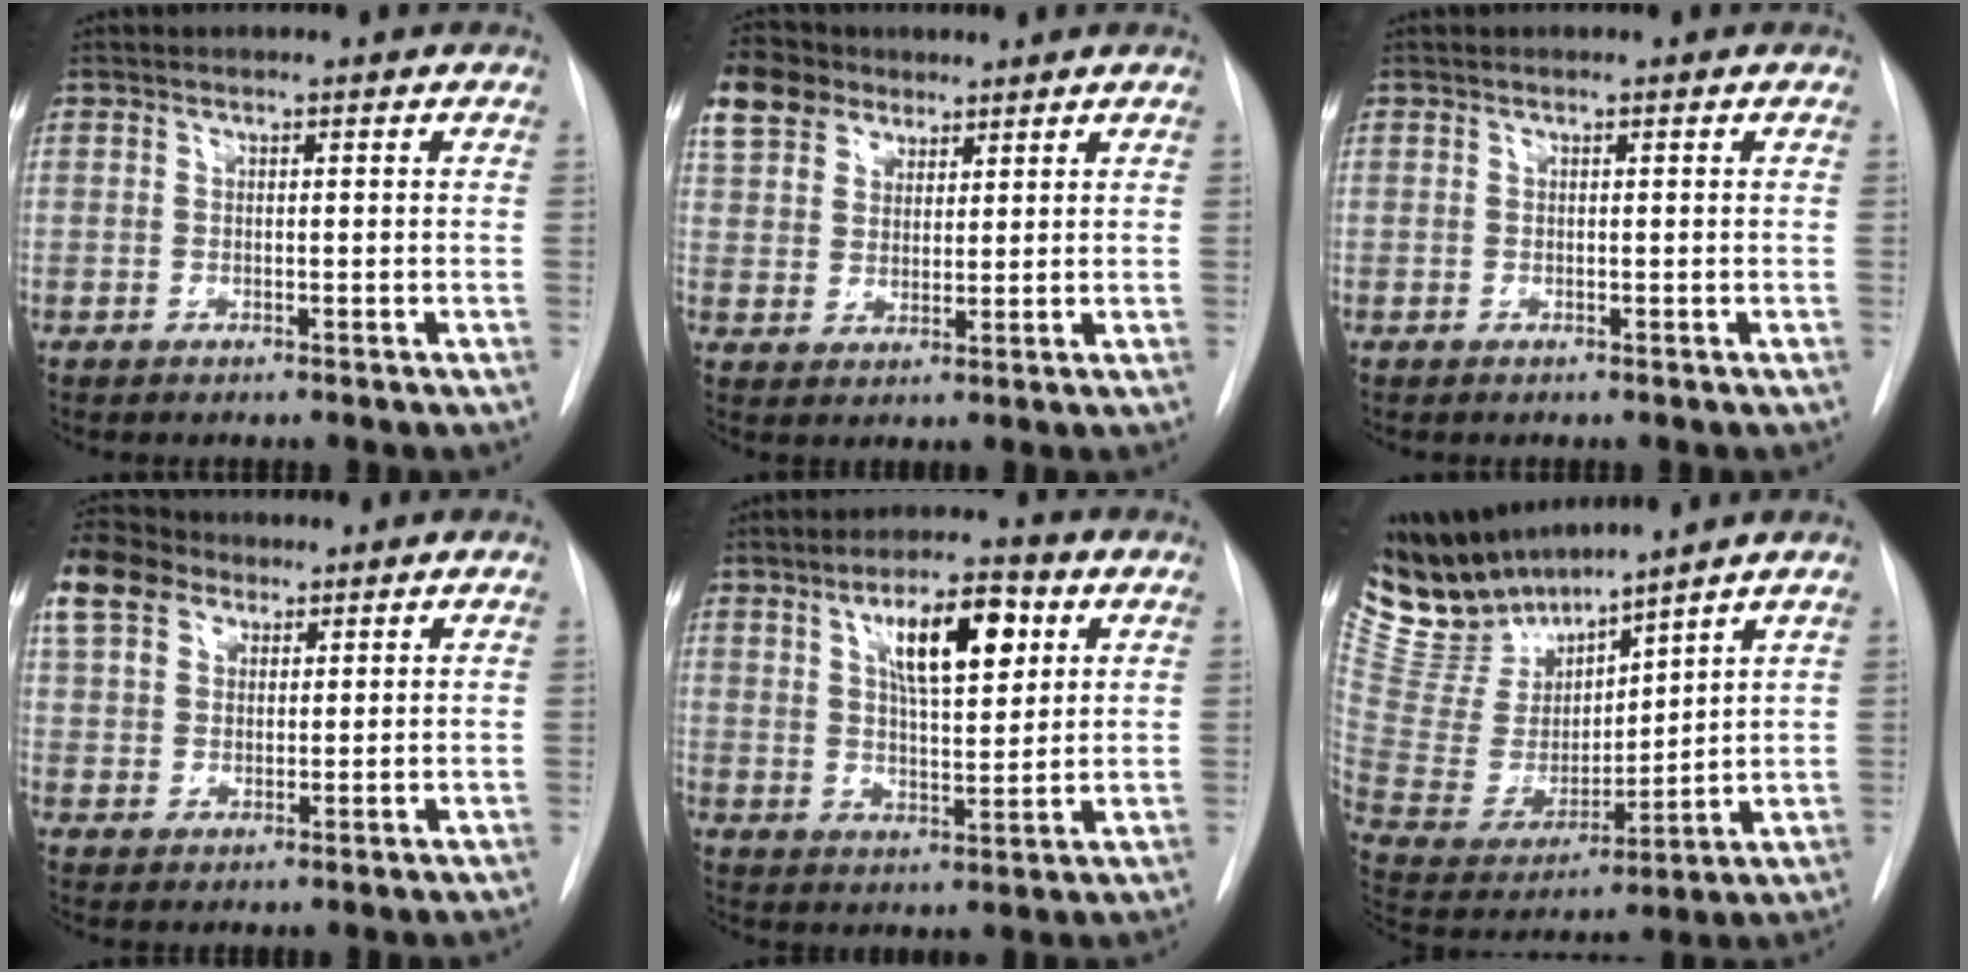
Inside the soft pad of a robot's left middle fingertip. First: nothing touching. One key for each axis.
{"total": 9.5, "fx": 6.6, "fy": 6.1, "fz": 2.8, "tx": -0.062, "ty": 0.028, "tz": 0.127}
{"total": 0.0}
{"total": 11.4, "fx": 7.8, "fy": 7.0, "fz": 4.5, "tx": -0.116, "ty": 0.041, "tz": 0.151}
{"total": 10.9, "fx": 4.4, "fy": 3.4, "fz": 9.4, "tx": -0.153, "ty": 0.012, "tz": 0.074}
{"total": 14.4, "fx": 13.5, "fy": 3.3, "fz": 3.5, "tx": -0.092, "ty": -0.004, "tz": 0.282}